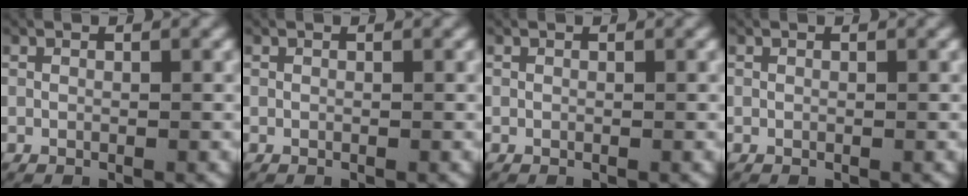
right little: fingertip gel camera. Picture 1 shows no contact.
{"total": 0.0}
{"total": 0.0}
{"total": 0.0}